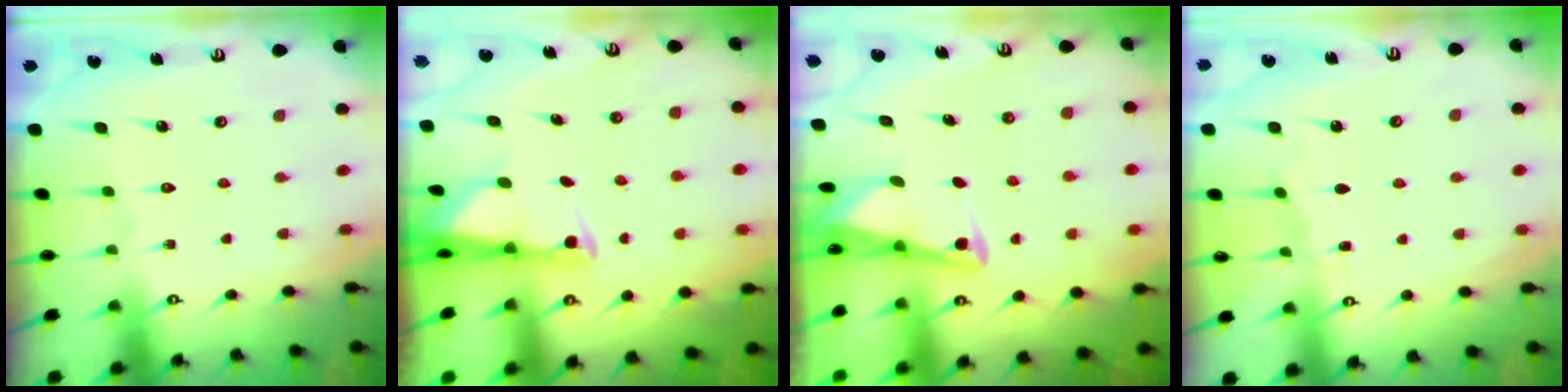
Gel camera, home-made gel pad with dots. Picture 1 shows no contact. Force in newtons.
{"total": 2.5, "press": 2.5, "slide": 0.5}
{"total": 2.9, "press": 2.8, "slide": 0.4}
{"total": 4.0, "press": 4.0, "slide": 0.5}